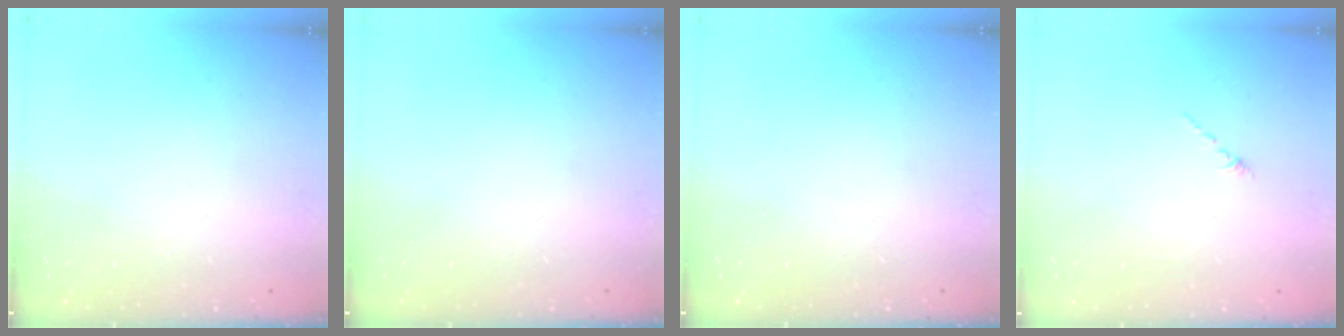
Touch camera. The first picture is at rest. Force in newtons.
{"total": 0.0}
{"total": 0.0}
{"total": 0.0}